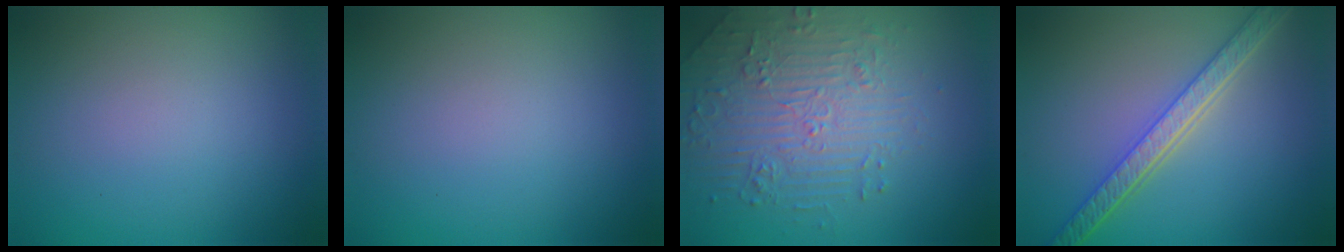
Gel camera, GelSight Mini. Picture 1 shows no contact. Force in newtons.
{"total": 0.0}
{"total": 4.4, "press": 4.0, "slide": 1.8}
{"total": 5.4, "press": 4.3, "slide": 3.2}